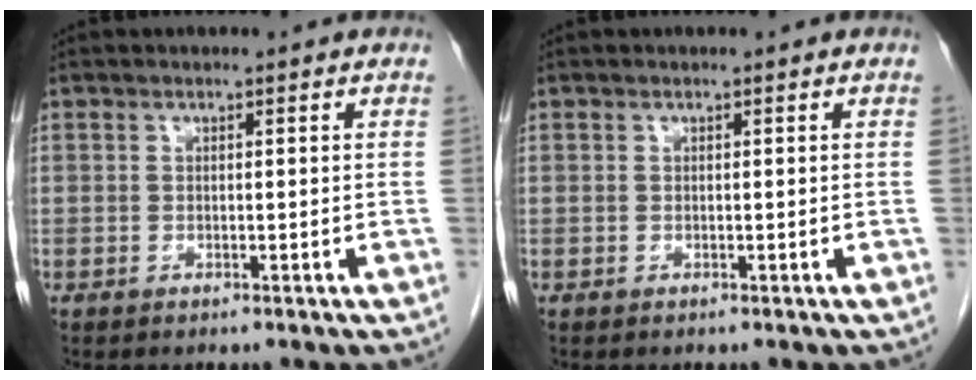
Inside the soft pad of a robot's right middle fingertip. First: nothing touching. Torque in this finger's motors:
{"motor_torque": [0.00, 0.00, 0.00, -0.01]}